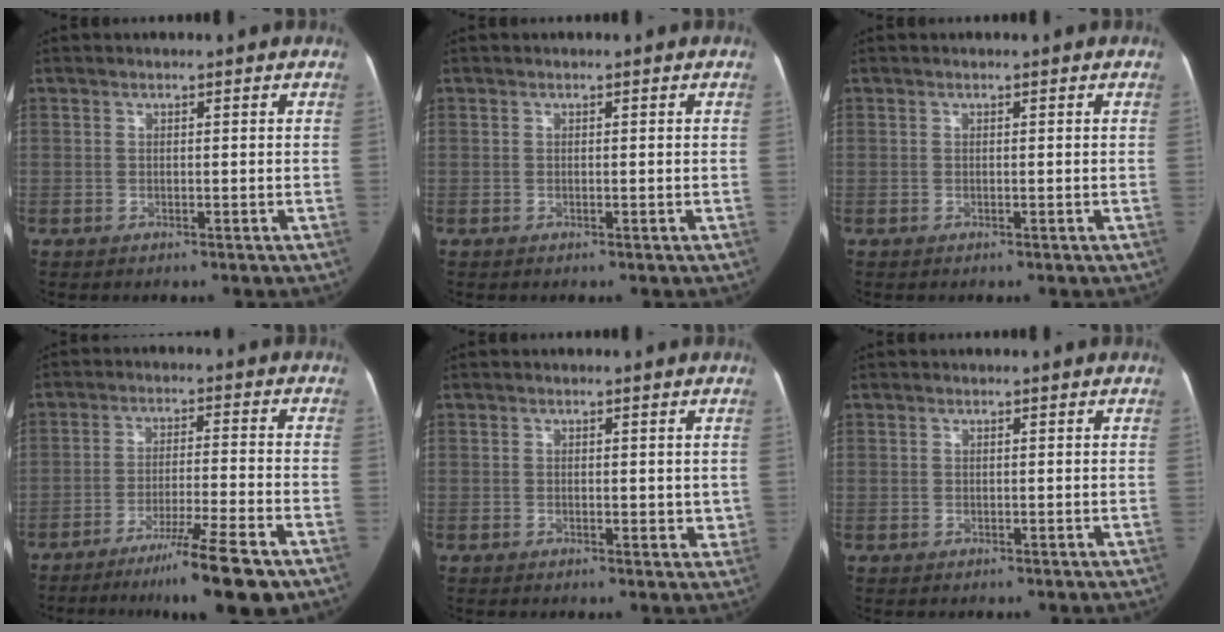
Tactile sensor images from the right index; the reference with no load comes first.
{"total": 0.0}
{"total": 0.0}
{"total": 11.6, "force": [-8.3, -1.1, 8.0], "torque": [-0.124, -0.032, -0.132]}
{"total": 2.2, "force": [0.4, 1.2, 1.7], "torque": [-0.020, -0.005, 0.004]}
{"total": 0.5, "force": [0.1, 0.5, -0.1], "torque": [0.009, 0.005, 0.001]}